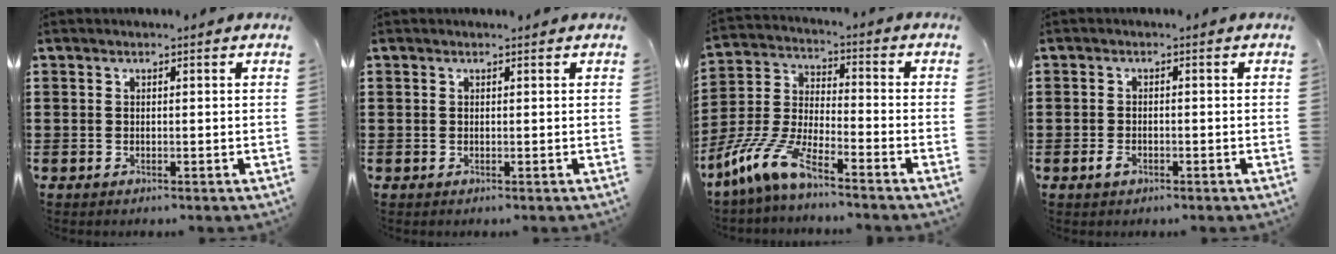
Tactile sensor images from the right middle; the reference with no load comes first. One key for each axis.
{"total": 0.0}
{"total": 9.5, "fx": -7.8, "fy": 1.5, "fz": 5.3, "tx": -0.132, "ty": -0.004, "tz": -0.159}
{"total": 1.7, "fx": -0.9, "fy": 1.0, "fz": 1.0, "tx": -0.027, "ty": -0.004, "tz": -0.019}